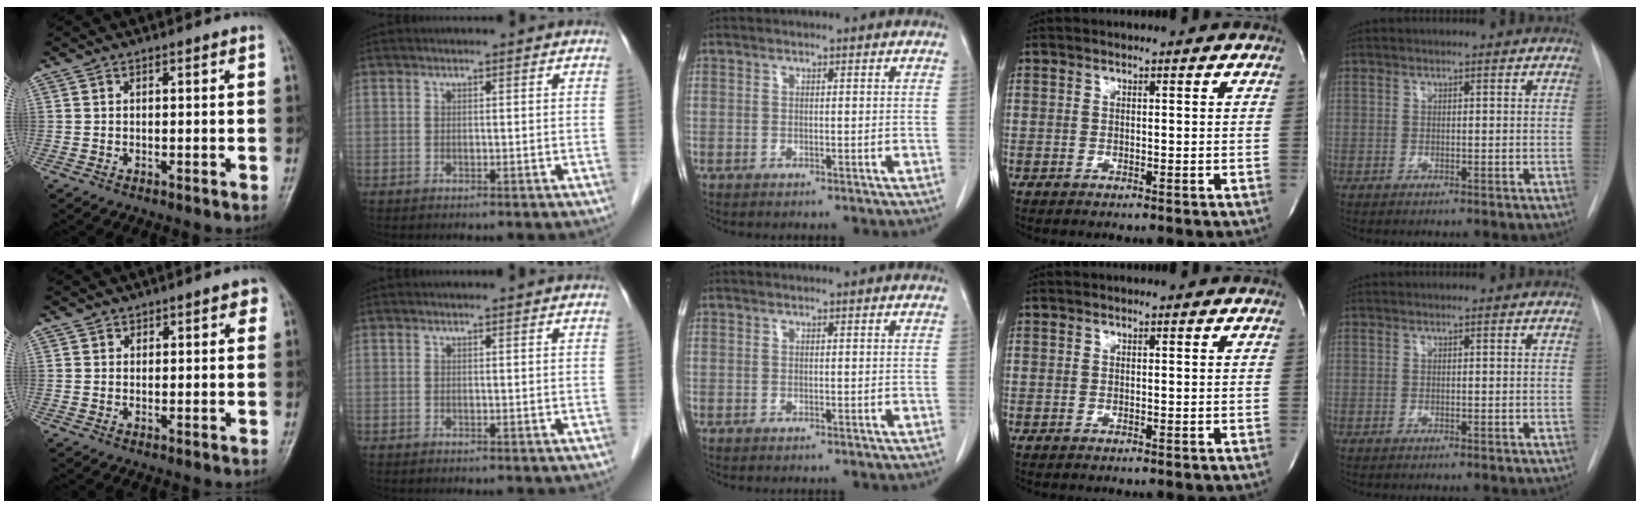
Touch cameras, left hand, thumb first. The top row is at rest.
{"thumb": {"total": 2.8, "force": [1.5, 1.9, 1.3], "torque": [0.012, -0.005, 0.017]}, "index": {"total": 1.1, "force": [1.1, -0.1, 0.2], "torque": [-0.014, 0.001, 0.013]}}